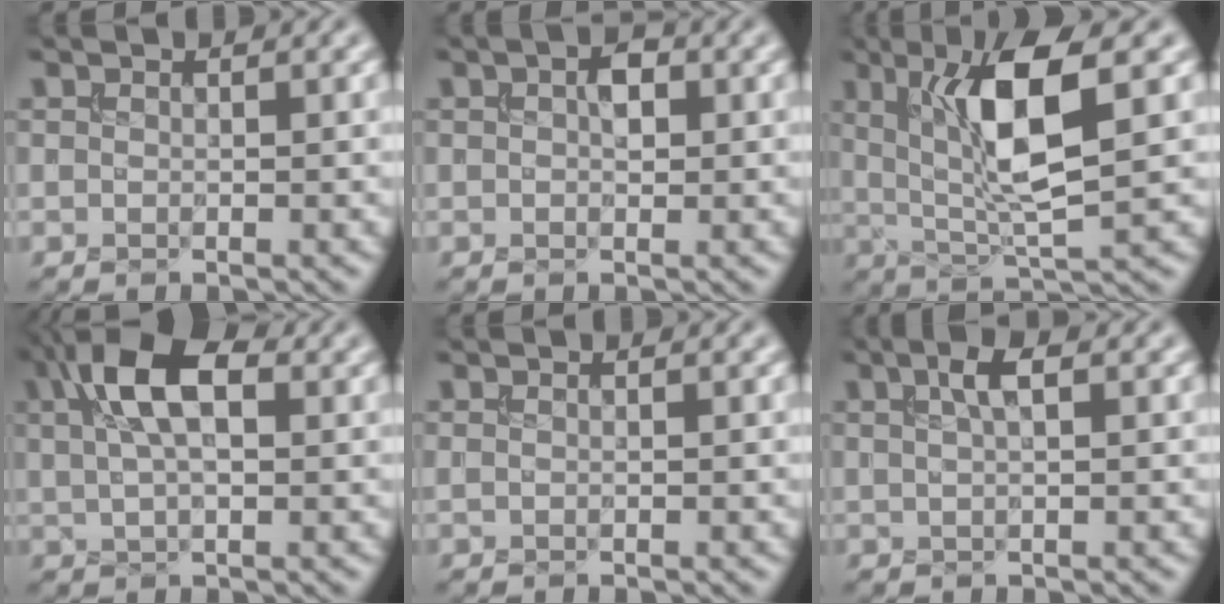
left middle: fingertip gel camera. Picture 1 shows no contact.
{"total": 1.7, "force": [0.1, 1.0, 1.4], "torque": [-0.019, 0.004, -0.001]}
{"total": 8.0, "force": [1.7, 1.9, 7.6], "torque": [-0.133, -0.006, 0.037]}
{"total": 6.5, "force": [2.1, 3.1, 5.4], "torque": [-0.099, 0.015, 0.030]}
{"total": 0.0}
{"total": 2.0, "force": [0.7, 0.6, 1.8], "torque": [-0.028, 0.007, 0.014]}